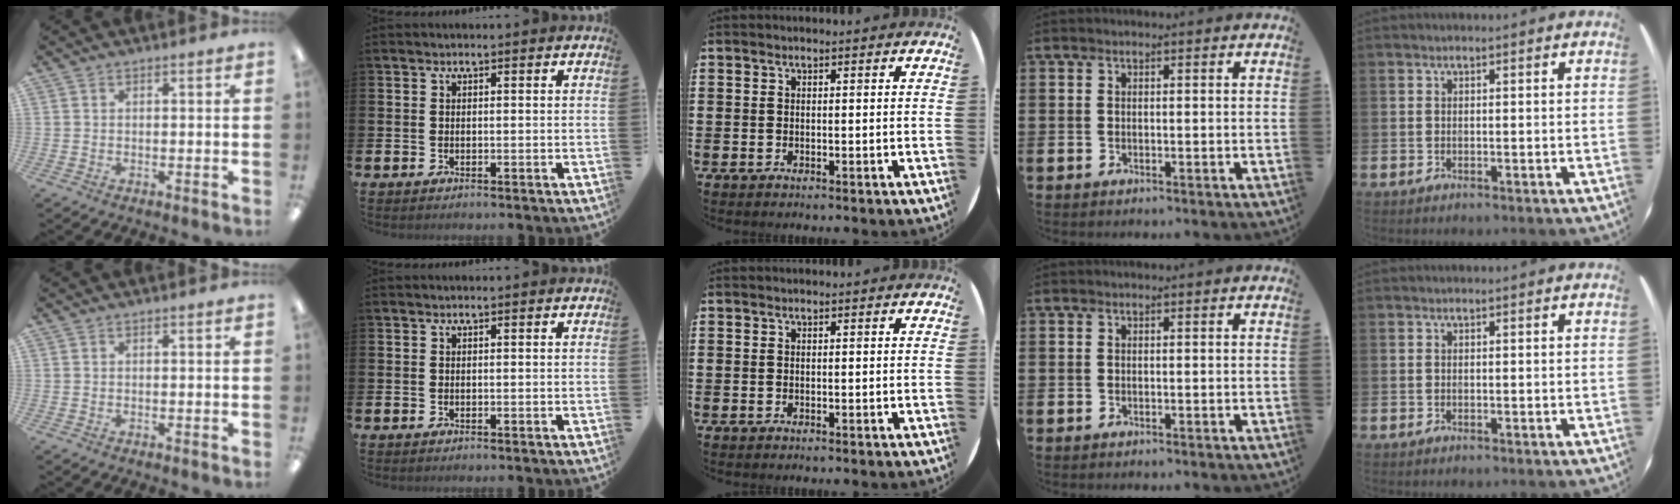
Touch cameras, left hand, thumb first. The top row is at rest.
{}